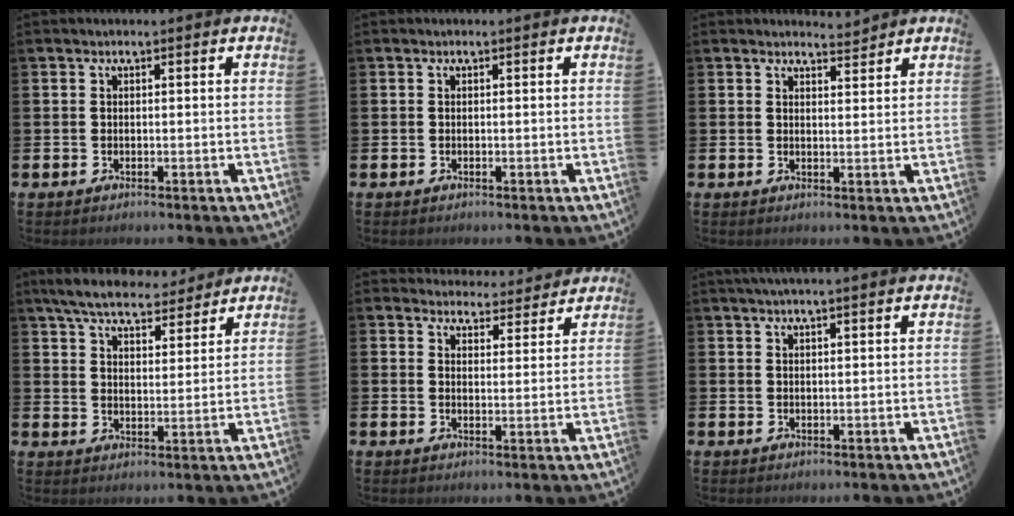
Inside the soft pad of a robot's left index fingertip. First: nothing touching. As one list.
[{"total": 0.0}, {"total": 2.9, "force": [2.9, 0.2, -0.1], "torque": [0.006, -0.019, 0.050]}, {"total": 6.6, "force": [6.2, 1.4, 1.8], "torque": [-0.057, -0.030, 0.110]}, {"total": 4.2, "force": [4.1, 1.0, -0.2], "torque": [-0.001, -0.034, 0.070]}, {"total": 2.2, "force": [2.1, -0.3, 0.7], "torque": [-0.012, -0.006, 0.037]}]